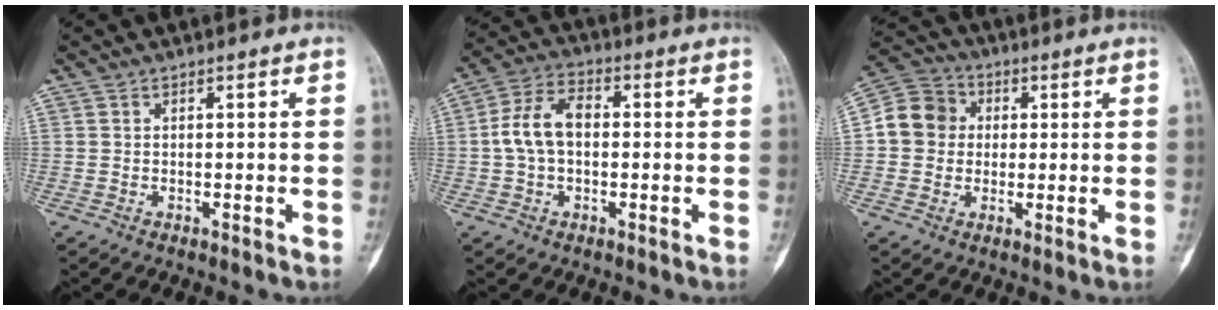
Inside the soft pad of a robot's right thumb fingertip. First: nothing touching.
{"total": 8.8, "force": [0.0, 5.6, 6.8], "torque": [-0.130, 0.028, -0.008]}
{"total": 8.9, "force": [0.6, 8.1, 3.7], "torque": [-0.049, 0.019, -0.003]}